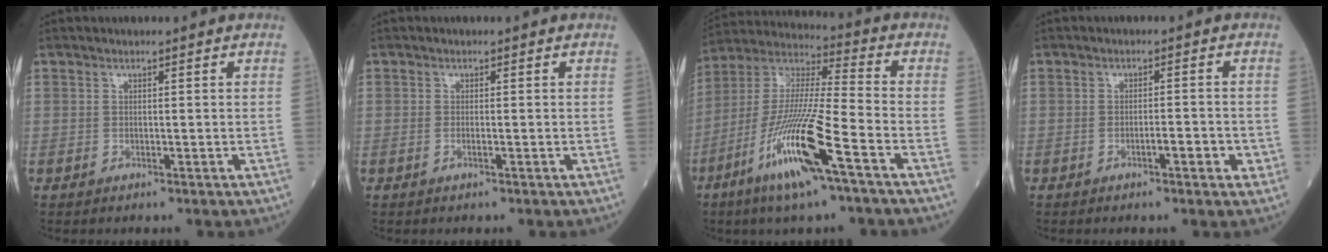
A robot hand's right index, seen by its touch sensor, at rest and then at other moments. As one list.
[{"total": 0.6, "force": [-0.2, 0.0, 0.5], "torque": [-0.012, 0.000, -0.004]}, {"total": 16.4, "force": [-7.9, 0.6, 14.3], "torque": [-0.300, -0.027, -0.152]}, {"total": 2.7, "force": [-1.1, 0.6, 2.4], "torque": [-0.032, 0.003, -0.015]}]